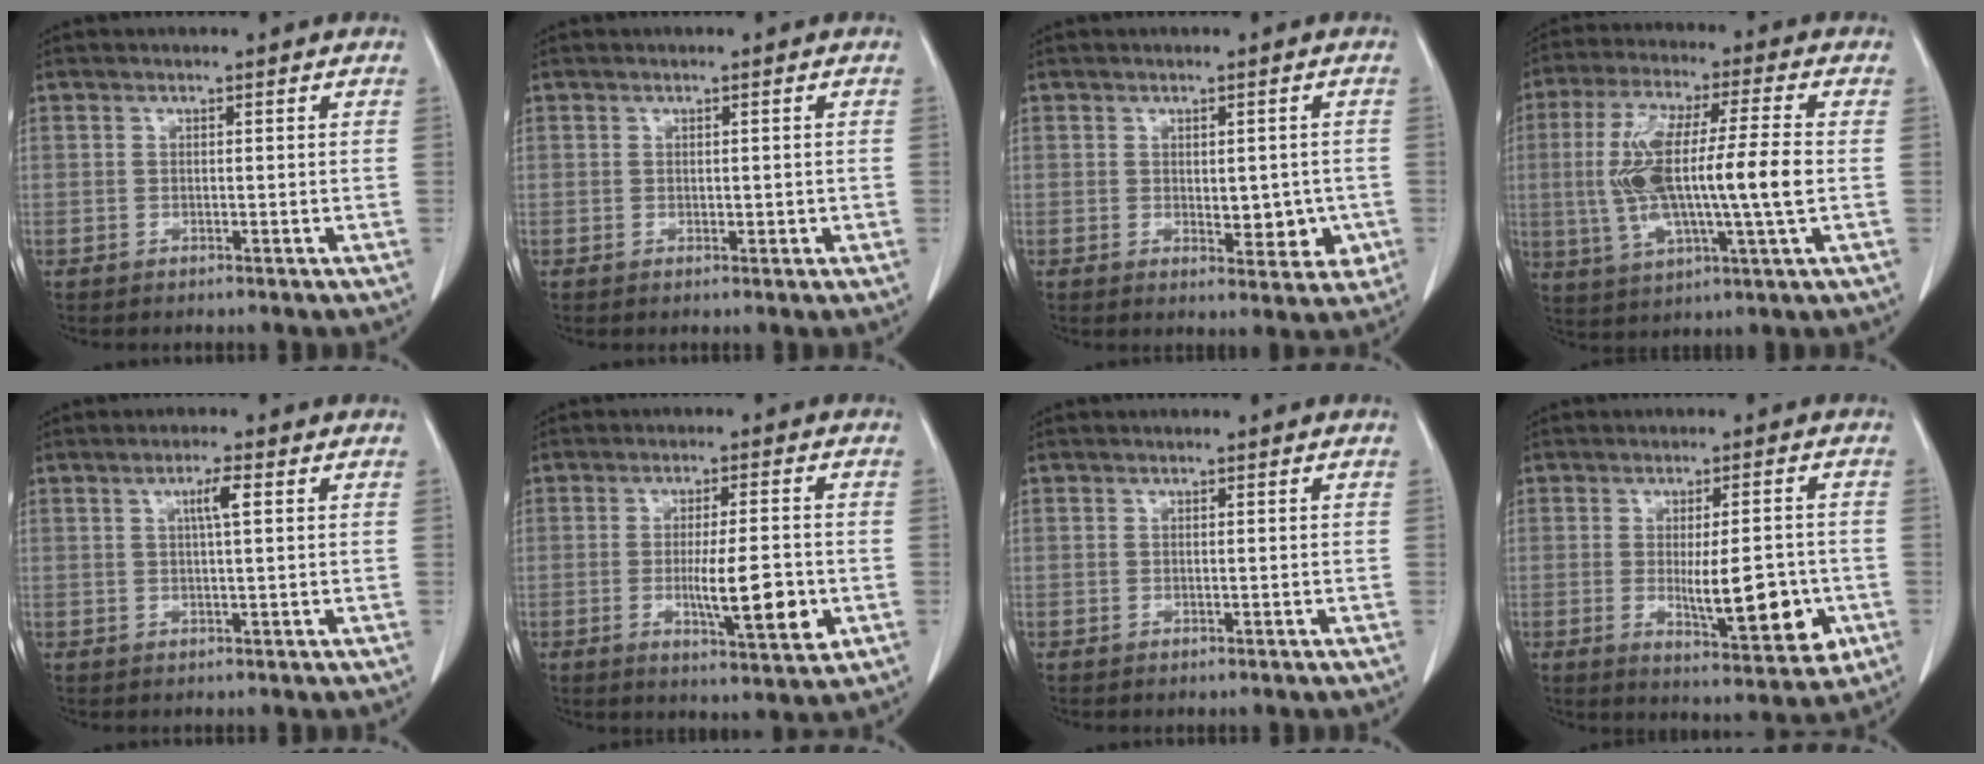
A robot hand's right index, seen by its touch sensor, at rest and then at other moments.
{"total": 1.0, "force": [-0.1, 0.6, 0.8], "torque": [-0.011, -0.002, 0.001]}
{"total": 5.4, "force": [-0.7, 2.7, 4.6], "torque": [-0.050, -0.003, 0.000]}
{"total": 15.8, "force": [-0.6, 1.8, 15.7], "torque": [-0.313, 0.008, -0.013]}
{"total": 2.9, "force": [0.9, 0.0, 2.8], "torque": [-0.050, 0.002, 0.014]}
{"total": 9.3, "force": [-2.0, 1.5, 9.0], "torque": [-0.140, -0.015, -0.030]}
{"total": 0.0}
{"total": 10.7, "force": [-2.2, 2.9, 10.1], "torque": [-0.143, -0.012, -0.022]}